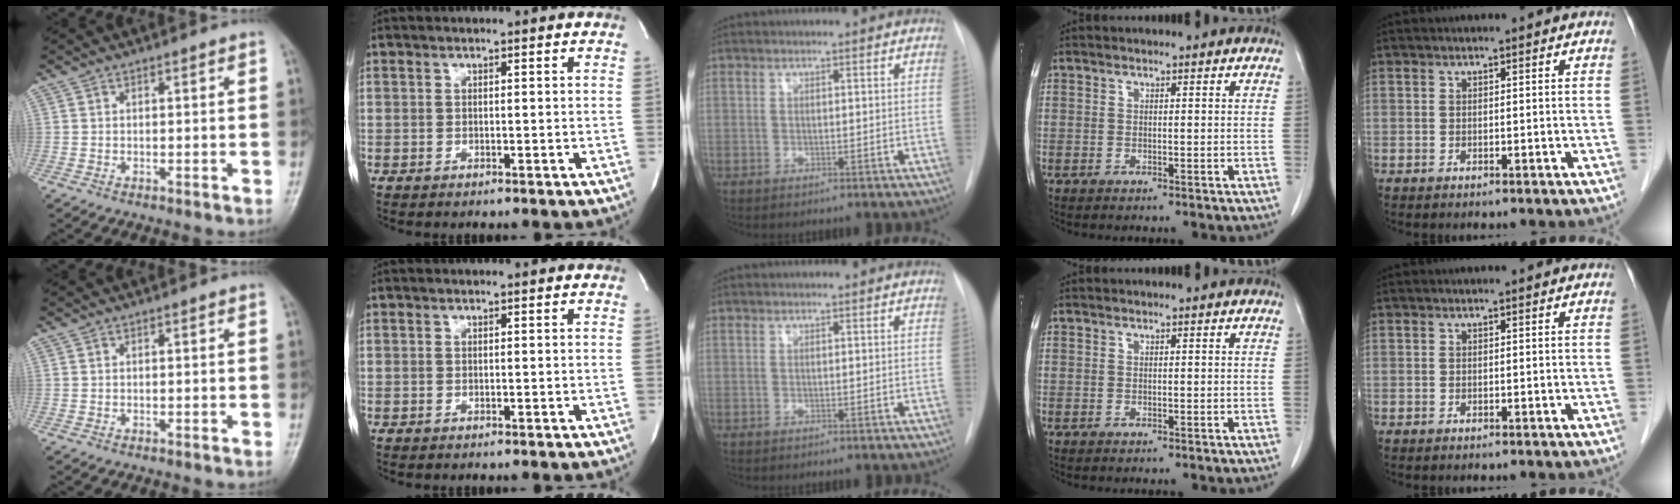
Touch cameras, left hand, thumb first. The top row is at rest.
{}